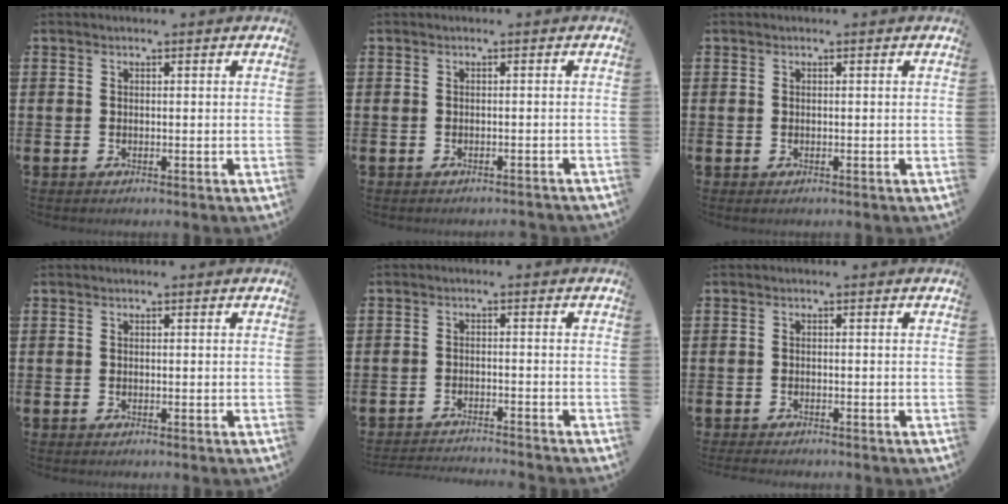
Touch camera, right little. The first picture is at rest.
{"total": 0.6, "force": [-0.6, -0.1, 0.1], "torque": [-0.001, 0.000, -0.012]}
{"total": 0.0}
{"total": 0.0}
{"total": 1.9, "force": [-1.9, -0.2, 0.0], "torque": [-0.001, 0.004, -0.041]}
{"total": 0.7, "force": [-0.7, 0.1, 0.2], "torque": [-0.005, 0.001, -0.014]}